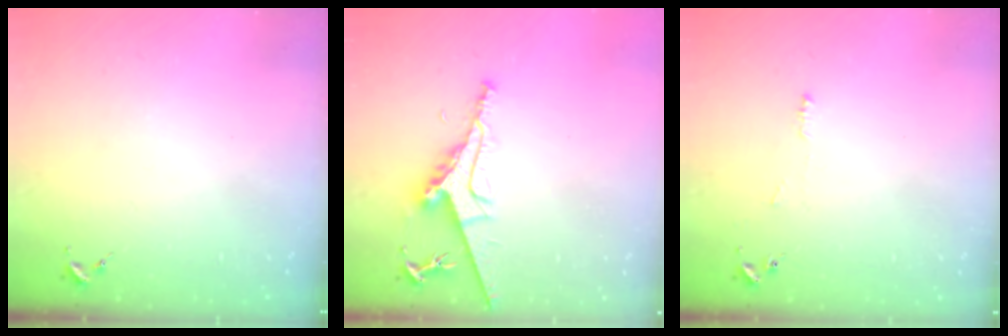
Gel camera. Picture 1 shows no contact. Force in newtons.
{"total": 9.7, "press": 9.7, "slide": 1.3}
{"total": 4.4, "press": 4.3, "slide": 0.5}